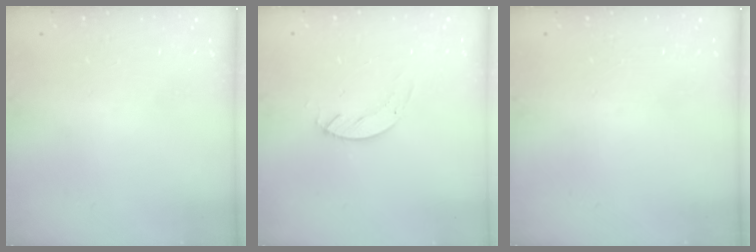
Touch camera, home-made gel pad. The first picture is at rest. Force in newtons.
{"total": 3.4, "press": 3.4, "slide": 0.4}
{"total": 0.0}